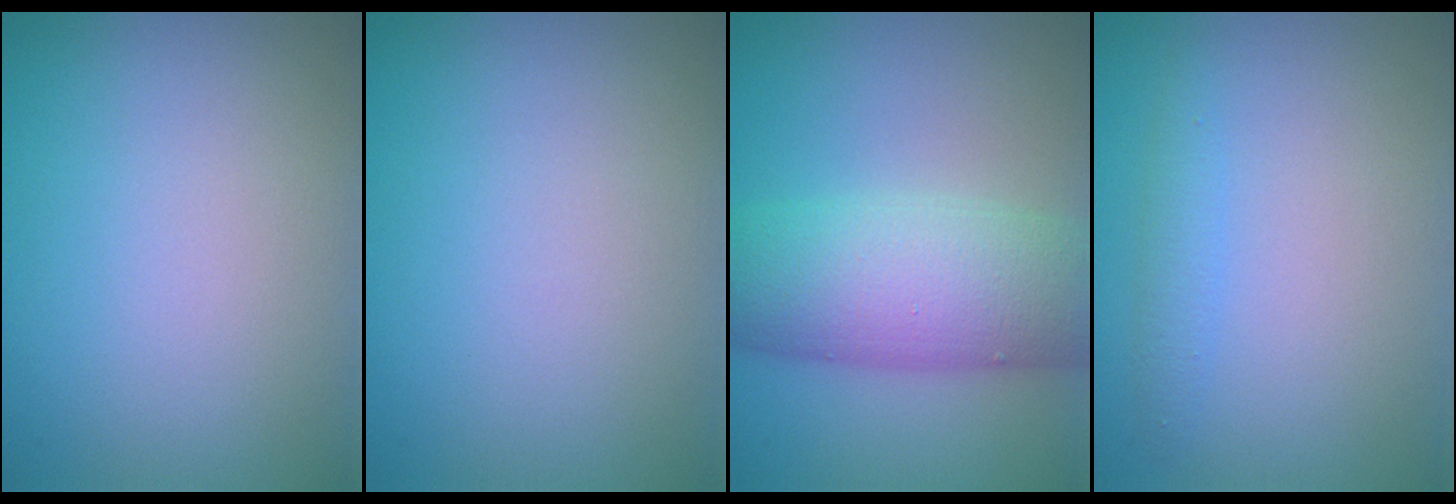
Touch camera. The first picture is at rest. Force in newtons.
{"total": 0.0}
{"total": 9.2, "press": 9.2, "slide": 0.1}
{"total": 1.3, "press": 1.3, "slide": 0.0}